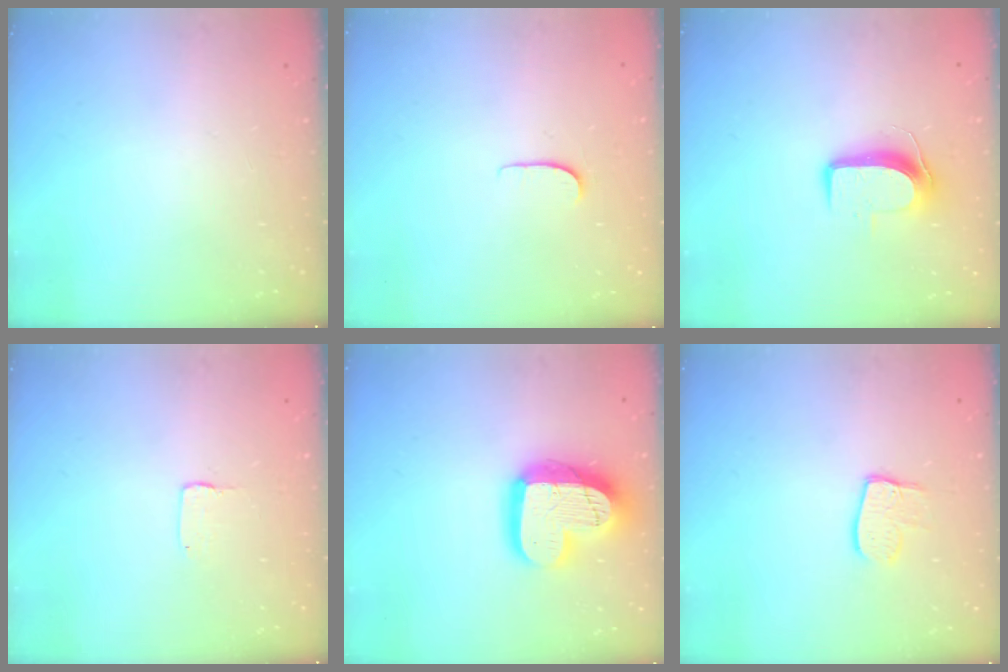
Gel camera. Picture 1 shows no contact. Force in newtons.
{"total": 4.2, "press": 4.2, "slide": 0.4}
{"total": 9.3, "press": 9.3, "slide": 1.1}
{"total": 1.0, "press": 1.0, "slide": 0.1}
{"total": 18.9, "press": 18.8, "slide": 1.5}
{"total": 8.5, "press": 8.5, "slide": 0.7}